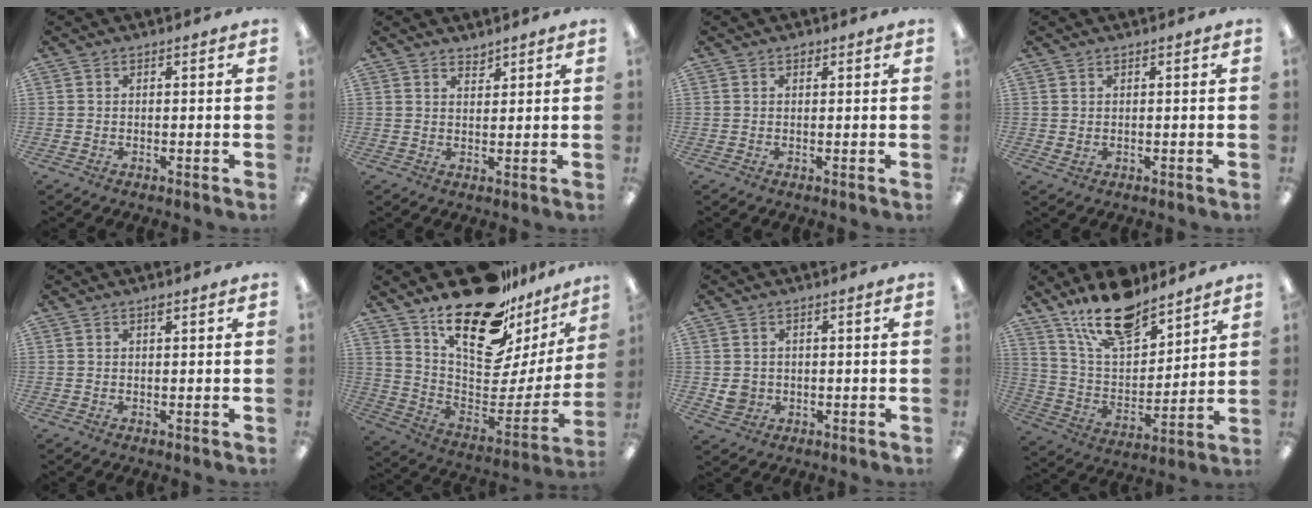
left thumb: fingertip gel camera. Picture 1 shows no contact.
{"total": 2.2, "force": [2.1, 0.5, 0.0], "torque": [0.006, -0.014, 0.038]}
{"total": 0.9, "force": [0.6, 0.6, 0.4], "torque": [0.000, -0.002, 0.010]}
{"total": 1.0, "force": [0.6, 0.5, 0.5], "torque": [-0.002, -0.003, 0.009]}
{"total": 0.9, "force": [0.7, 0.2, 0.6], "torque": [-0.006, -0.003, 0.010]}
{"total": 23.4, "force": [16.7, 10.1, 12.9], "torque": [-0.193, -0.121, 0.293]}
{"total": 3.4, "force": [0.2, 3.2, 1.2], "torque": [-0.007, -0.001, 0.003]}
{"total": 17.7, "force": [14.0, 7.0, 8.2], "torque": [-0.159, -0.078, 0.250]}